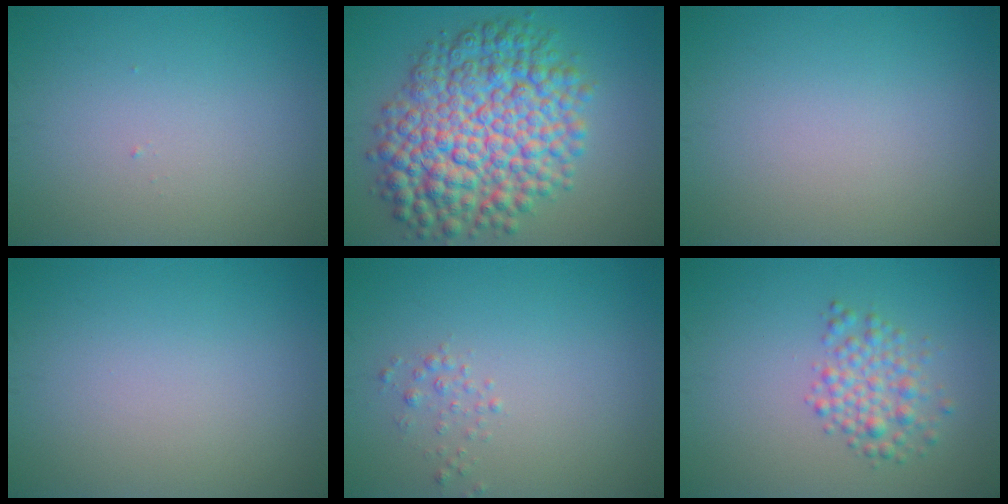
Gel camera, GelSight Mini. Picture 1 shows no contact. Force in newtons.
{"total": 11.7, "press": 11.7, "slide": 0.2}
{"total": 0.0}
{"total": 0.0}
{"total": 0.9, "press": 0.9, "slide": 0.0}
{"total": 2.9, "press": 2.9, "slide": 0.1}